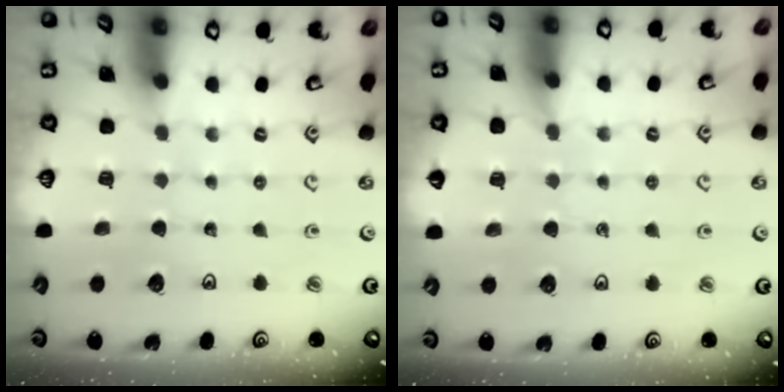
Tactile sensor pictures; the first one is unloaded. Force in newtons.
{"total": 3.6, "press": 3.6, "slide": 0.4}